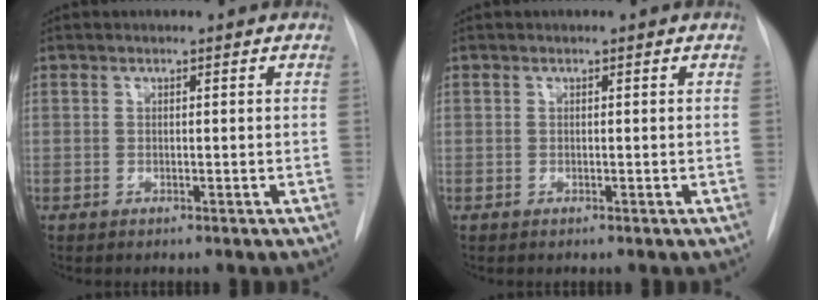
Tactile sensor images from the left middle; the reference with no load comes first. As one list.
[{"total": 0.0}]